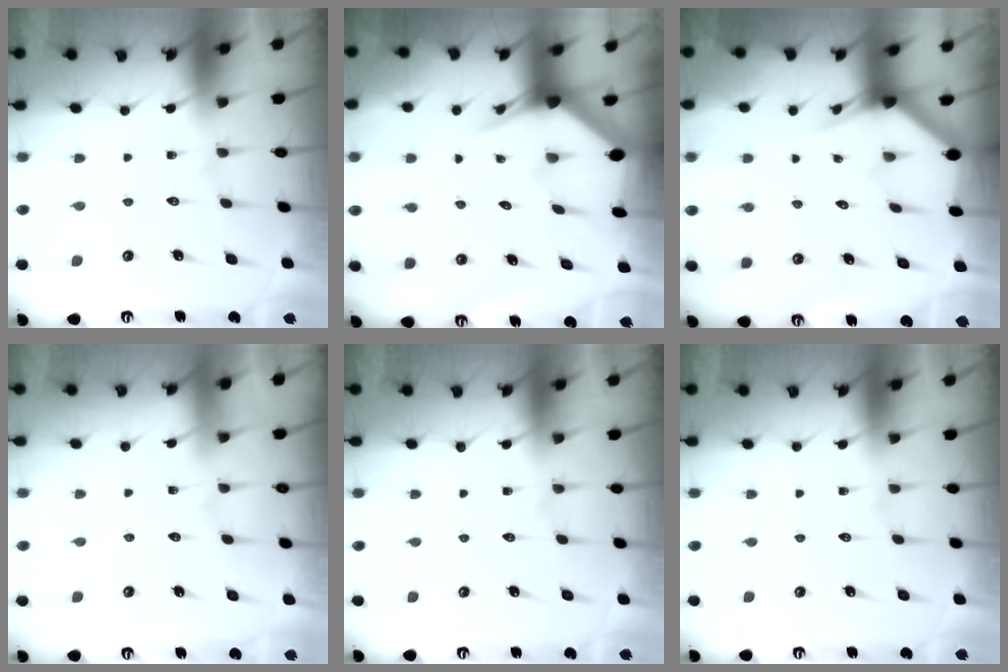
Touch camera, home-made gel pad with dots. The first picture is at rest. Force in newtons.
{"total": 3.8, "press": 3.8, "slide": 0.1}
{"total": 2.9, "press": 2.9, "slide": 0.1}
{"total": 1.8, "press": 1.7, "slide": 0.2}
{"total": 0.0}
{"total": 0.0}